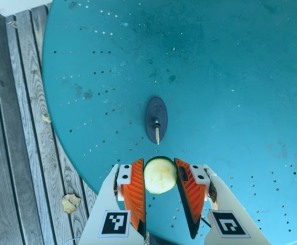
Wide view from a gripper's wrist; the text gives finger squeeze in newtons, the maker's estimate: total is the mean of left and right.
{"total": 11.0, "left": 11.3, "right": 10.6}